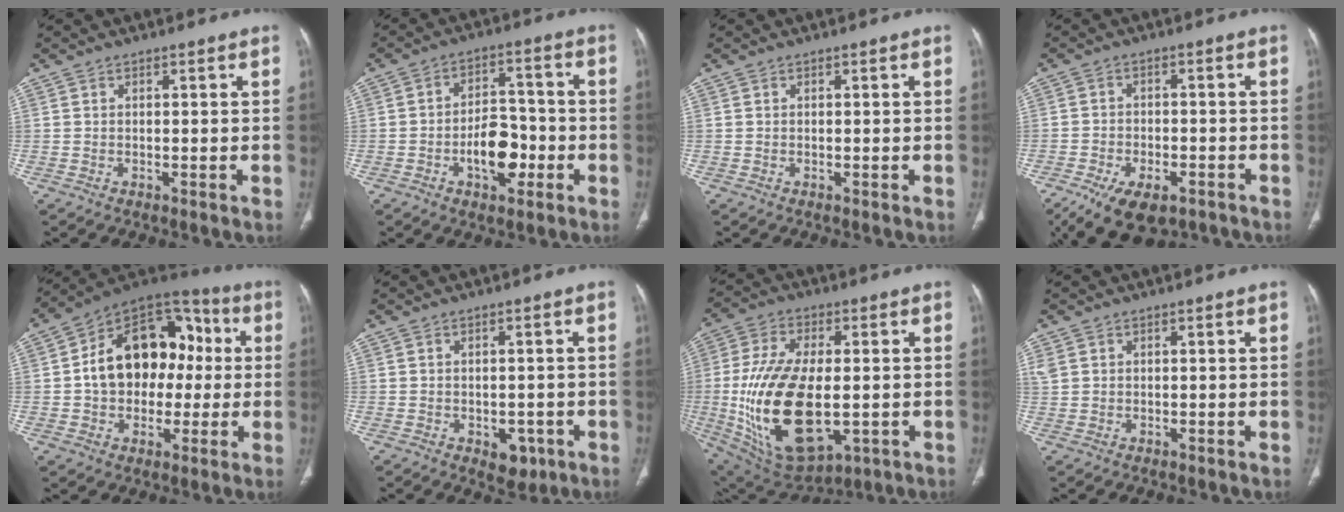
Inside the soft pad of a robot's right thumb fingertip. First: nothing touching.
{"total": 9.5, "force": [-3.2, 5.6, 7.0], "torque": [-0.081, 0.031, -0.051]}
{"total": 0.0}
{"total": 13.3, "force": [-8.3, 6.9, 7.8], "torque": [-0.139, 0.023, -0.126]}
{"total": 20.0, "force": [0.9, 14.2, 14.0], "torque": [-0.177, 0.043, 0.009]}
{"total": 4.4, "force": [-1.8, 3.0, 2.8], "torque": [-0.013, 0.006, -0.014]}
{"total": 23.3, "force": [-2.8, 12.1, 19.7], "torque": [-0.388, -0.014, -0.022]}
{"total": 1.9, "force": [0.8, 1.5, 0.7], "torque": [-0.020, 0.010, 0.024]}